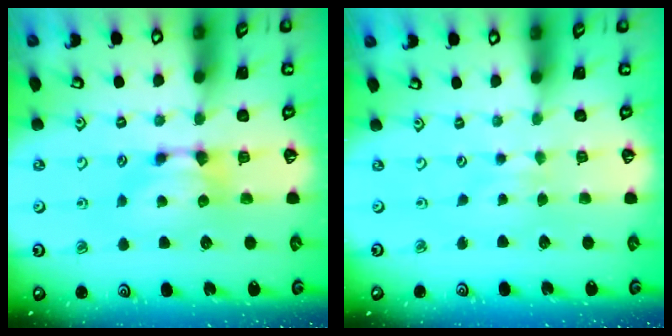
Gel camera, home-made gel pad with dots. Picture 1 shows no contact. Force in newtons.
{"total": 2.8, "press": 2.7, "slide": 0.4}